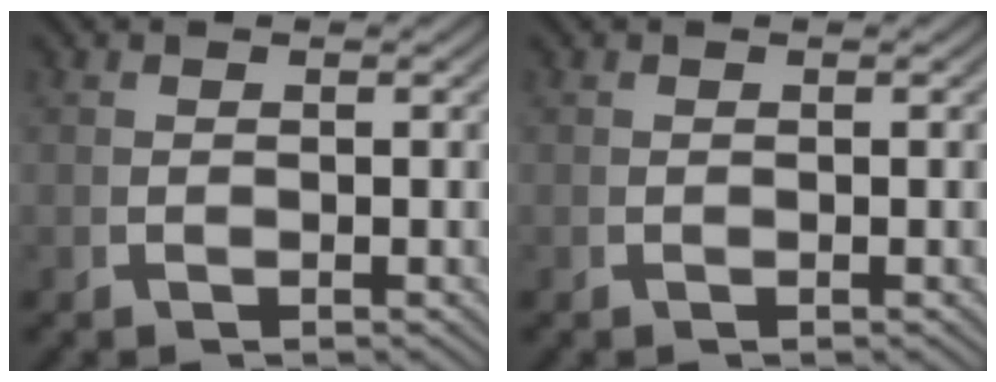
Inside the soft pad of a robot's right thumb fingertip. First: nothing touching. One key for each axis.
{"total": 0.0}